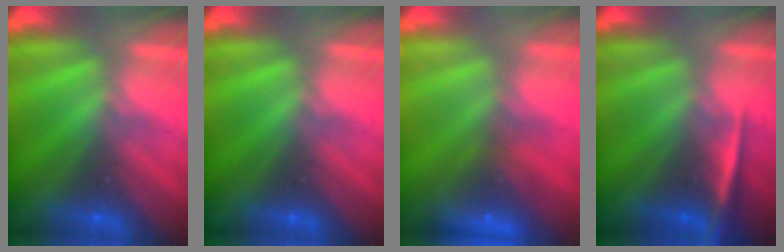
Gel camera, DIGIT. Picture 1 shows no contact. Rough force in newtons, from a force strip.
{"total": 0.0}
{"total": 7.7}
{"total": 2.3}